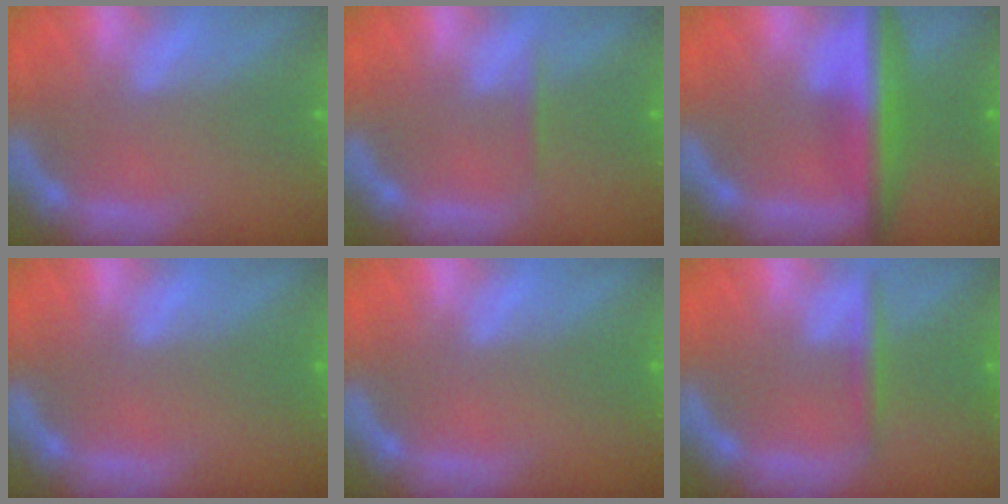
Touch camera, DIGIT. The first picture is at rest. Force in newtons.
{"total": 0.9}
{"total": 6.6}
{"total": 0.0}
{"total": 0.0}
{"total": 1.9}